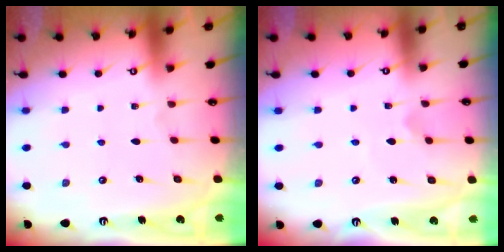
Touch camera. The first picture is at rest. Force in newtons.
{"total": 1.7, "press": 1.6, "slide": 0.2}